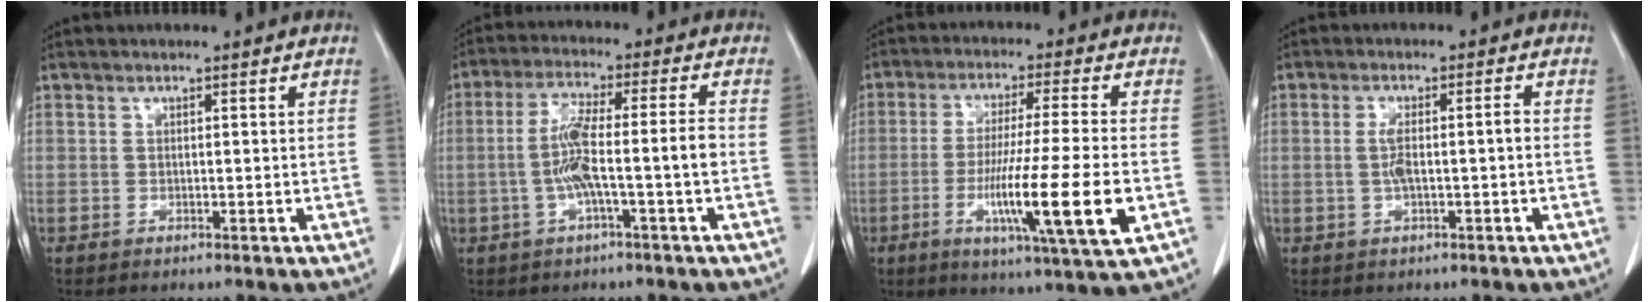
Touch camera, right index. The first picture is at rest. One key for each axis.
{"total": 8.2, "fx": -1.7, "fy": 0.0, "fz": 8.0, "tx": -0.158, "ty": 0.017, "tz": -0.031}
{"total": 14.5, "fx": -4.0, "fy": -0.6, "fz": 13.9, "tx": -0.249, "ty": -0.030, "tz": -0.068}
{"total": 4.0, "fx": -0.4, "fy": 0.7, "fz": 4.0, "tx": -0.083, "ty": 0.008, "tz": -0.006}